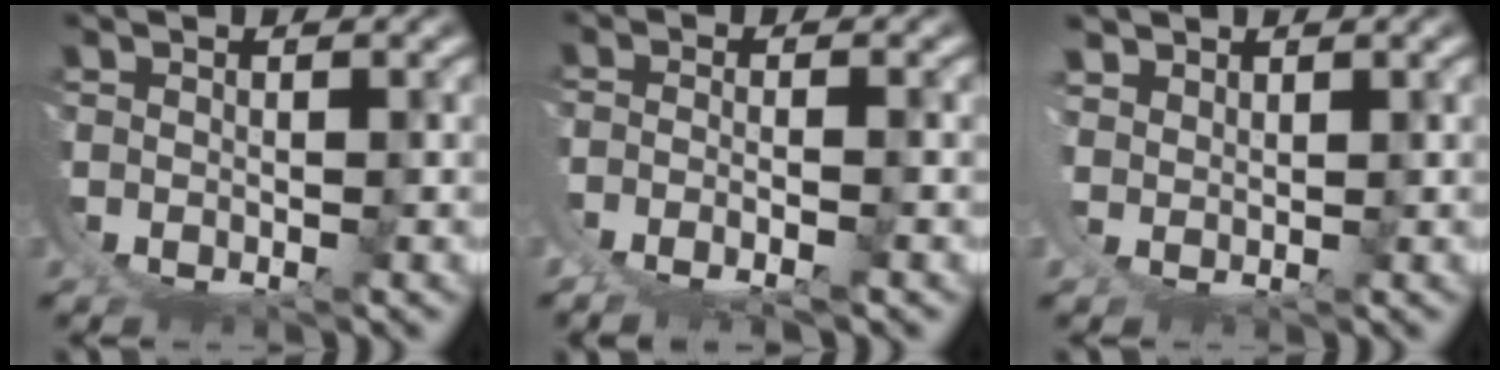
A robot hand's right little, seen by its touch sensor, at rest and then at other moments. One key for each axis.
{"total": 2.9, "fx": -1.0, "fy": 1.2, "fz": 2.5, "tx": -0.049, "ty": -0.013, "tz": -0.009}
{"total": 2.2, "fx": 2.1, "fy": 0.7, "fz": -0.3, "tx": -0.014, "ty": 0.003, "tz": 0.035}